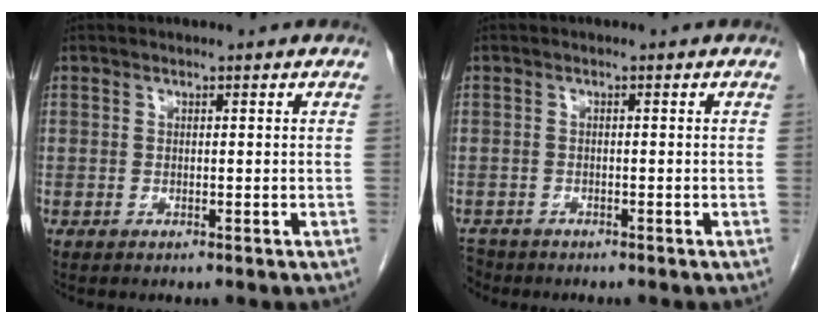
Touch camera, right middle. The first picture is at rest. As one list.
[{"total": 2.6, "force": [-2.4, 1.0, -0.2], "torque": [-0.003, -0.006, -0.045]}]